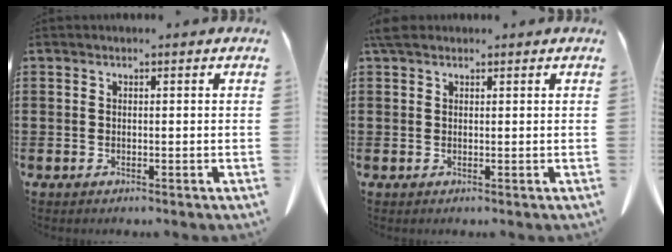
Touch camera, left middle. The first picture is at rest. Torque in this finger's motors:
{"motor_torque": [0.73, 0.69, -0.06, 0.00]}